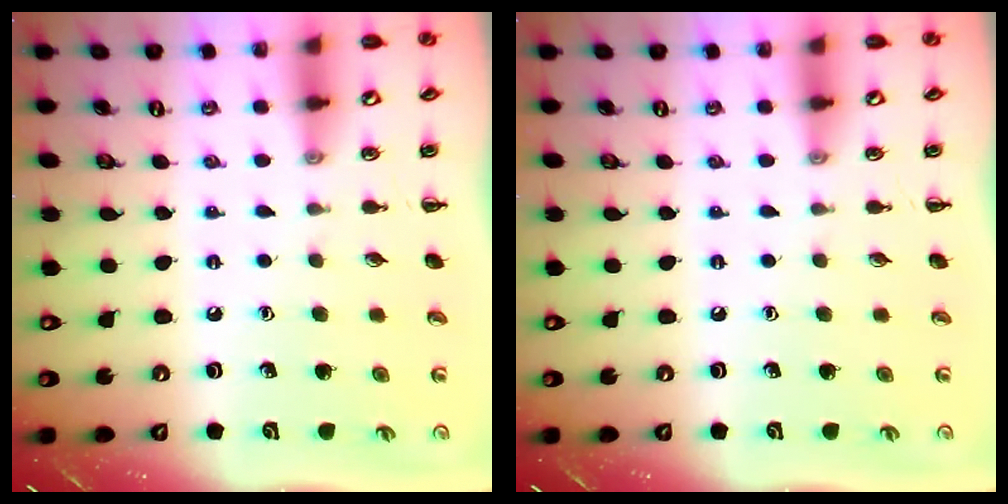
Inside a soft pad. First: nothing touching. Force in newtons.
{"total": 0.0}